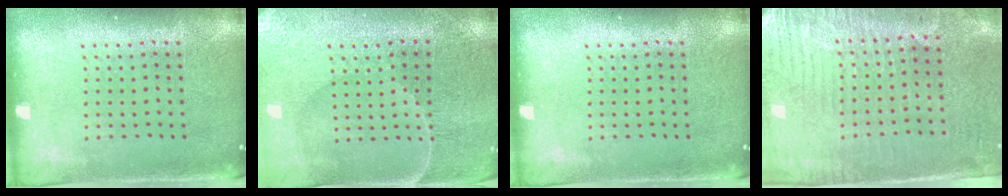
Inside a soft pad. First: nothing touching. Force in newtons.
{"total": 1.3, "press": 1.2, "slide": 0.3}
{"total": 0.0}
{"total": 3.2, "press": 2.9, "slide": 1.3}